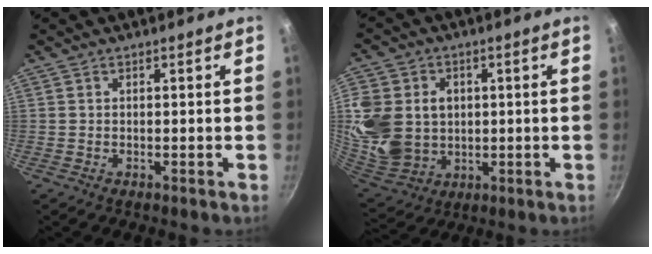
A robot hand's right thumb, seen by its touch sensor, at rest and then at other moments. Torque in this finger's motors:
{"motor_torque": [0.53, 1.05, 0.49, 0.08, 0.14]}